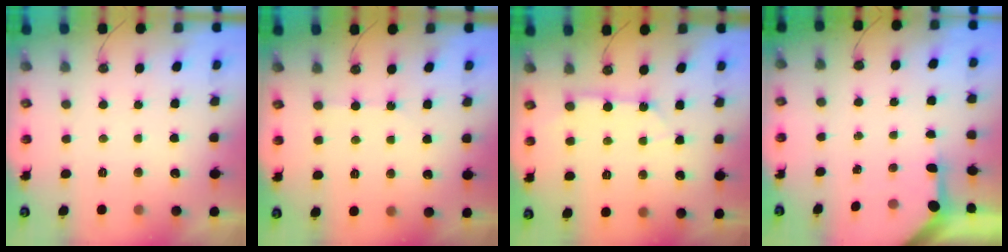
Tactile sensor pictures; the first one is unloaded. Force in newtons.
{"total": 1.3, "press": 1.2, "slide": 0.3}
{"total": 3.1, "press": 3.1, "slide": 0.2}
{"total": 3.1, "press": 3.1, "slide": 0.2}